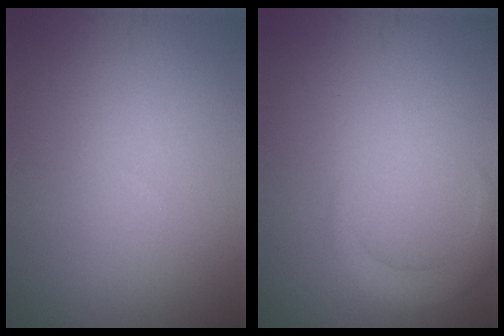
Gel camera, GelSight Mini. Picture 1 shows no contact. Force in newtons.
{"total": 2.4, "press": 2.4, "slide": 0.3}